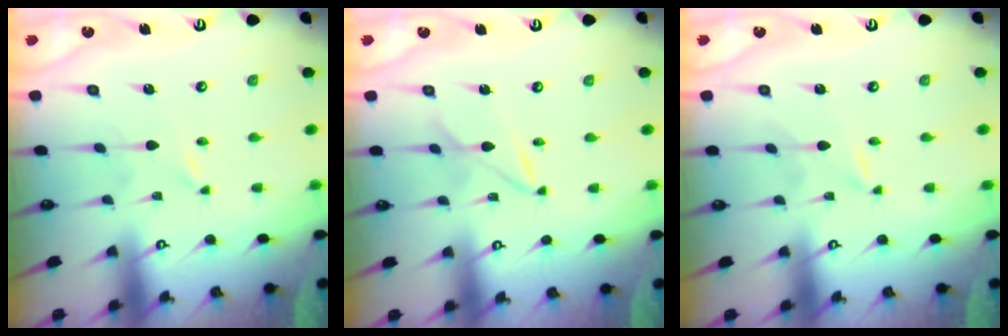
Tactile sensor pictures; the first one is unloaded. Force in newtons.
{"total": 3.1, "press": 3.1, "slide": 0.3}
{"total": 0.0}